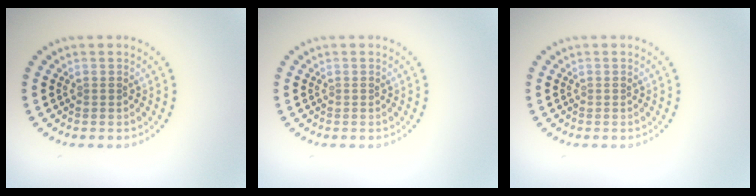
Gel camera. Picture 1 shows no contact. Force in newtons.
{"total": 0.0}
{"total": 0.0}